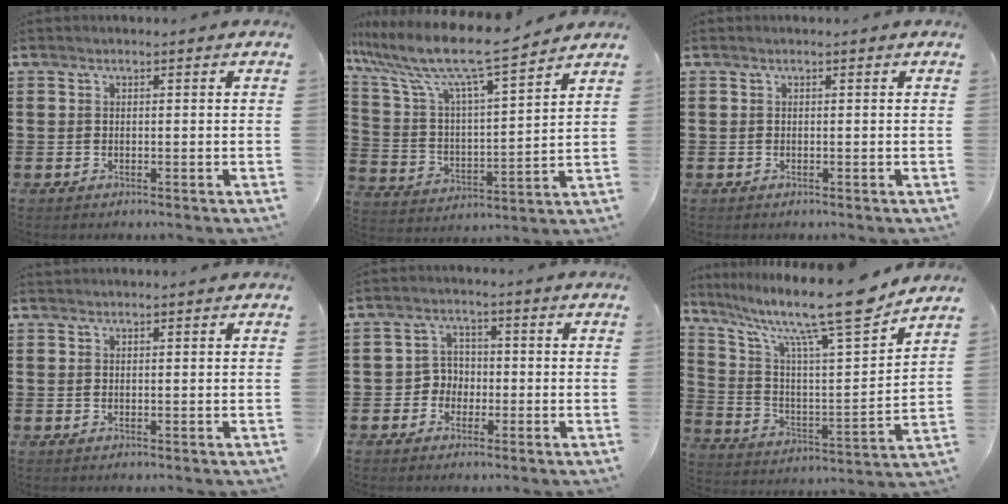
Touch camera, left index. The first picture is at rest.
{"total": 10.0, "force": [8.5, 0.6, 5.3], "torque": [-0.139, -0.053, 0.139]}
{"total": 0.0}
{"total": 0.6, "force": [0.6, 0.0, 0.0], "torque": [-0.002, 0.000, 0.011]}
{"total": 3.3, "force": [-1.3, 2.9, 0.9], "torque": [-0.029, 0.007, -0.031]}
{"total": 15.2, "force": [12.0, 1.7, 9.1], "torque": [-0.185, -0.077, 0.190]}